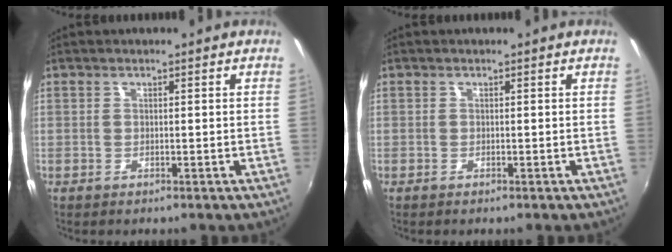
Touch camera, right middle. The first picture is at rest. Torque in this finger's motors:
{"motor_torque": [0.42, -0.35, 0.03, -0.03]}